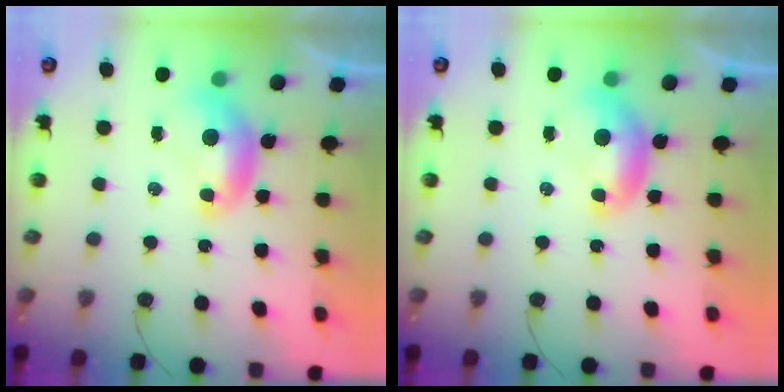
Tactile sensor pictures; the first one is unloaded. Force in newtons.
{"total": 0.0}